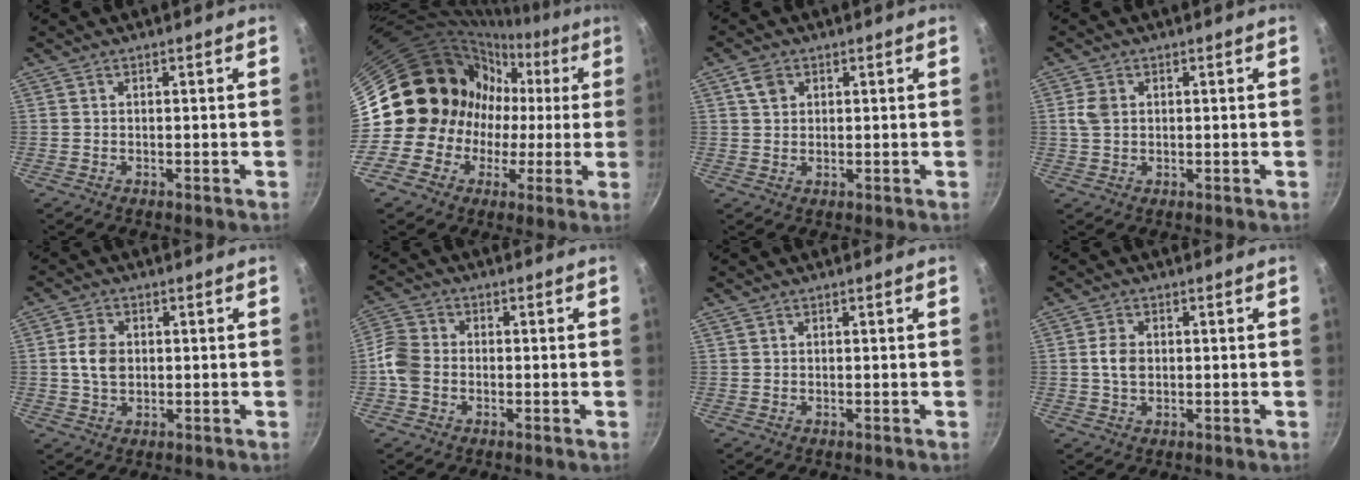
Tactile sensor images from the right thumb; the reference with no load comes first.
{"total": 19.6, "force": [0.4, 18.1, 7.7], "torque": [-0.092, 0.050, 0.008]}
{"total": 3.3, "force": [1.3, 2.5, 1.7], "torque": [-0.021, 0.000, 0.024]}
{"total": 3.4, "force": [0.6, 2.6, 2.1], "torque": [-0.038, 0.003, 0.011]}
{"total": 5.5, "force": [0.4, 4.0, 3.7], "torque": [-0.060, 0.006, 0.006]}
{"total": 6.2, "force": [-1.5, 5.0, 3.5], "torque": [-0.064, 0.016, -0.046]}
{"total": 0.0}
{"total": 3.9, "force": [0.2, 2.8, 2.7], "torque": [-0.046, 0.005, 0.002]}